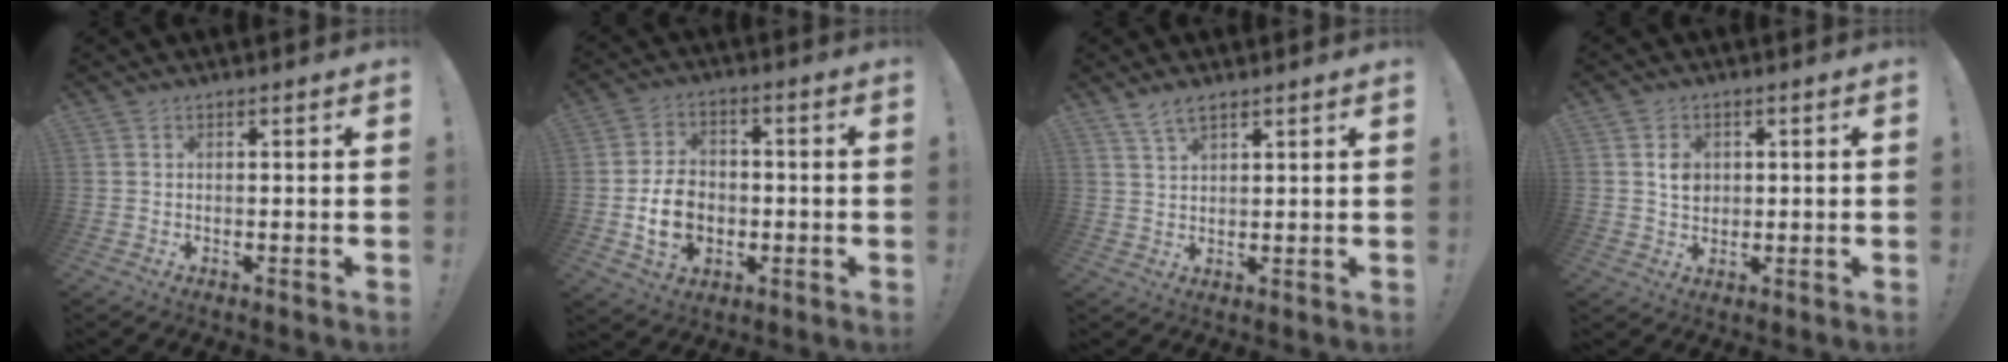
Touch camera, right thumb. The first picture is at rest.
{"total": 11.5, "force": [-2.0, 9.3, 6.5], "torque": [-0.095, 0.012, -0.033]}
{"total": 4.1, "force": [3.2, 1.1, 2.3], "torque": [-0.046, -0.015, 0.059]}
{"total": 5.4, "force": [1.1, 4.8, 2.1], "torque": [-0.018, -0.005, 0.019]}